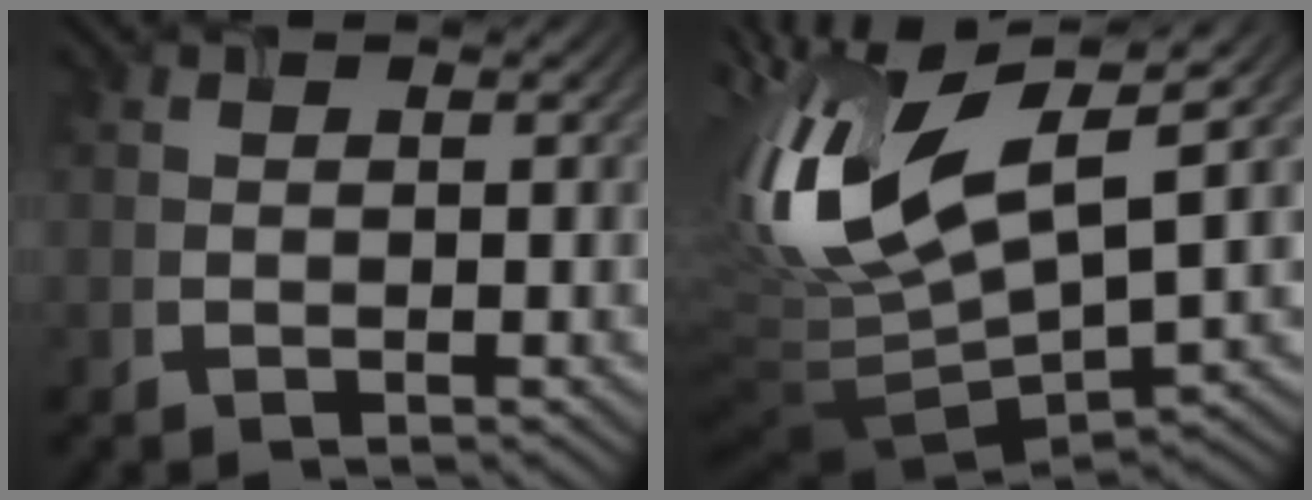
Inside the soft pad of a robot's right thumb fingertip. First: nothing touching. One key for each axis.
{"total": 16.9, "fx": 3.3, "fy": 5.8, "fz": 15.5, "tx": -0.335, "ty": 0.011, "tz": 0.066}